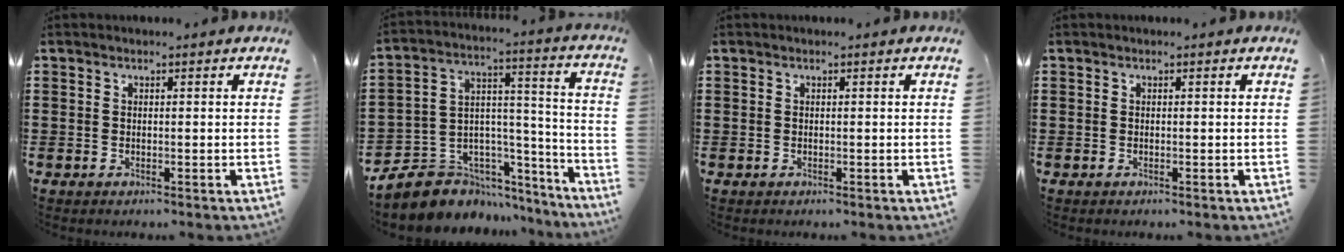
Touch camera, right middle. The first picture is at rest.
{"total": 7.0, "force": [-5.6, 4.3, 0.1], "torque": [-0.032, -0.004, -0.107]}
{"total": 0.0}
{"total": 0.0}